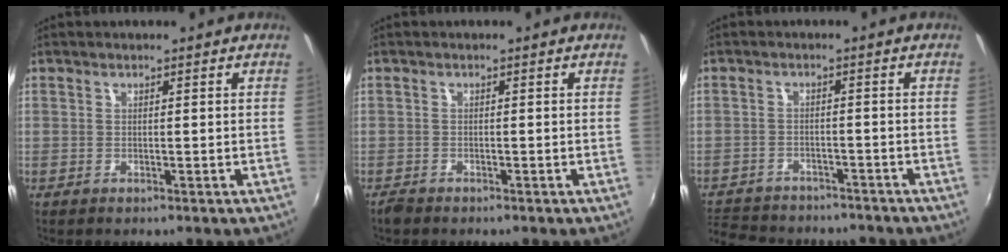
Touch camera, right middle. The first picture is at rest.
{"total": 1.5, "force": [-1.4, 0.6, 0.4], "torque": [-0.012, -0.006, -0.028]}
{"total": 13.2, "force": [-11.3, 5.2, 4.6], "torque": [-0.120, -0.003, -0.167]}